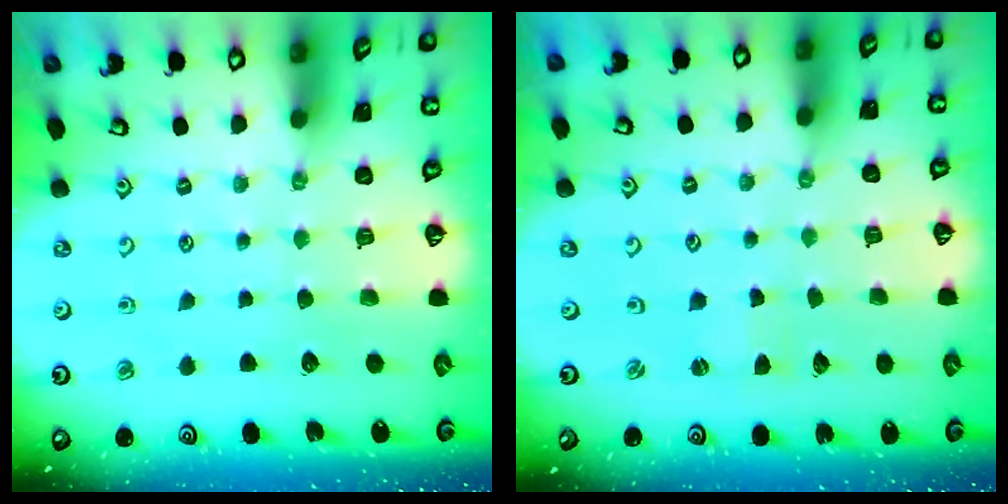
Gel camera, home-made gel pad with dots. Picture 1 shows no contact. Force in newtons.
{"total": 1.3, "press": 1.3, "slide": 0.2}